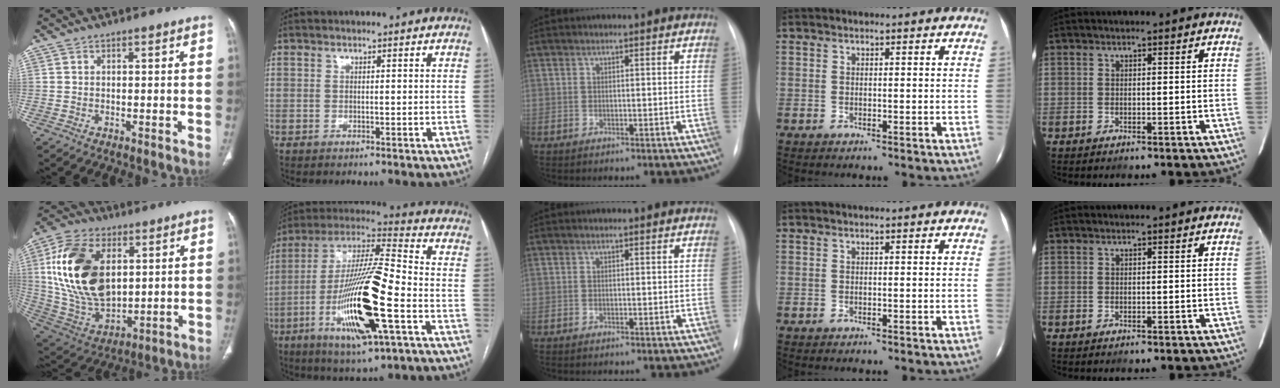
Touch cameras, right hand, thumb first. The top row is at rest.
{"thumb": {"total": 22.9, "force": [4.9, 13.9, 17.5], "torque": [-0.327, -0.017, 0.102]}, "index": {"total": 21.4, "force": [-6.8, 2.5, 20.1], "torque": [-0.401, -0.022, -0.119]}}